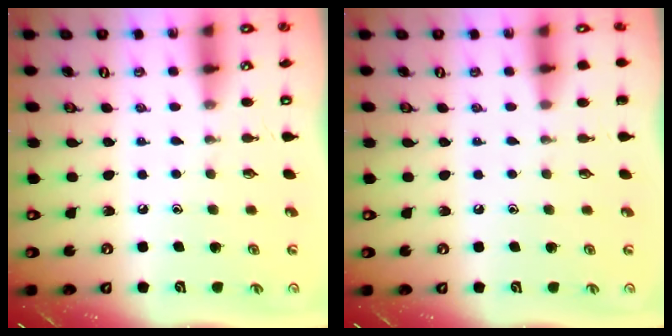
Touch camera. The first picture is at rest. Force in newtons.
{"total": 0.0}